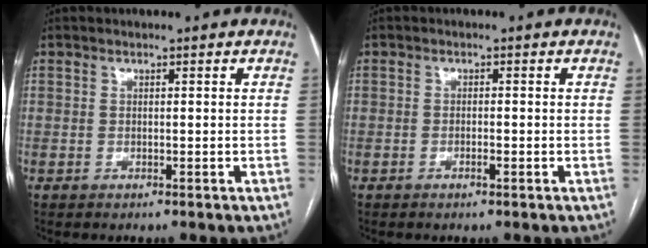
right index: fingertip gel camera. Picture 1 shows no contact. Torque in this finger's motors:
{"motor_torque": [-0.12, -0.10, -0.06, 0.00]}